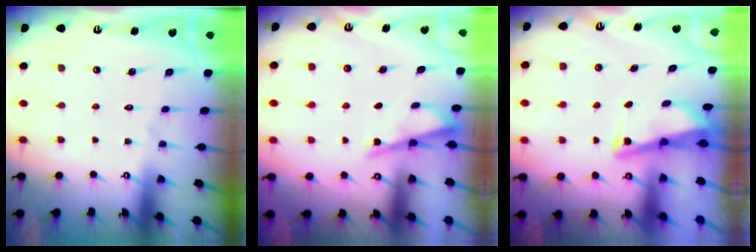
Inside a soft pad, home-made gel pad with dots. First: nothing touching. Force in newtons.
{"total": 2.8, "press": 2.8, "slide": 0.3}
{"total": 2.9, "press": 2.8, "slide": 0.4}